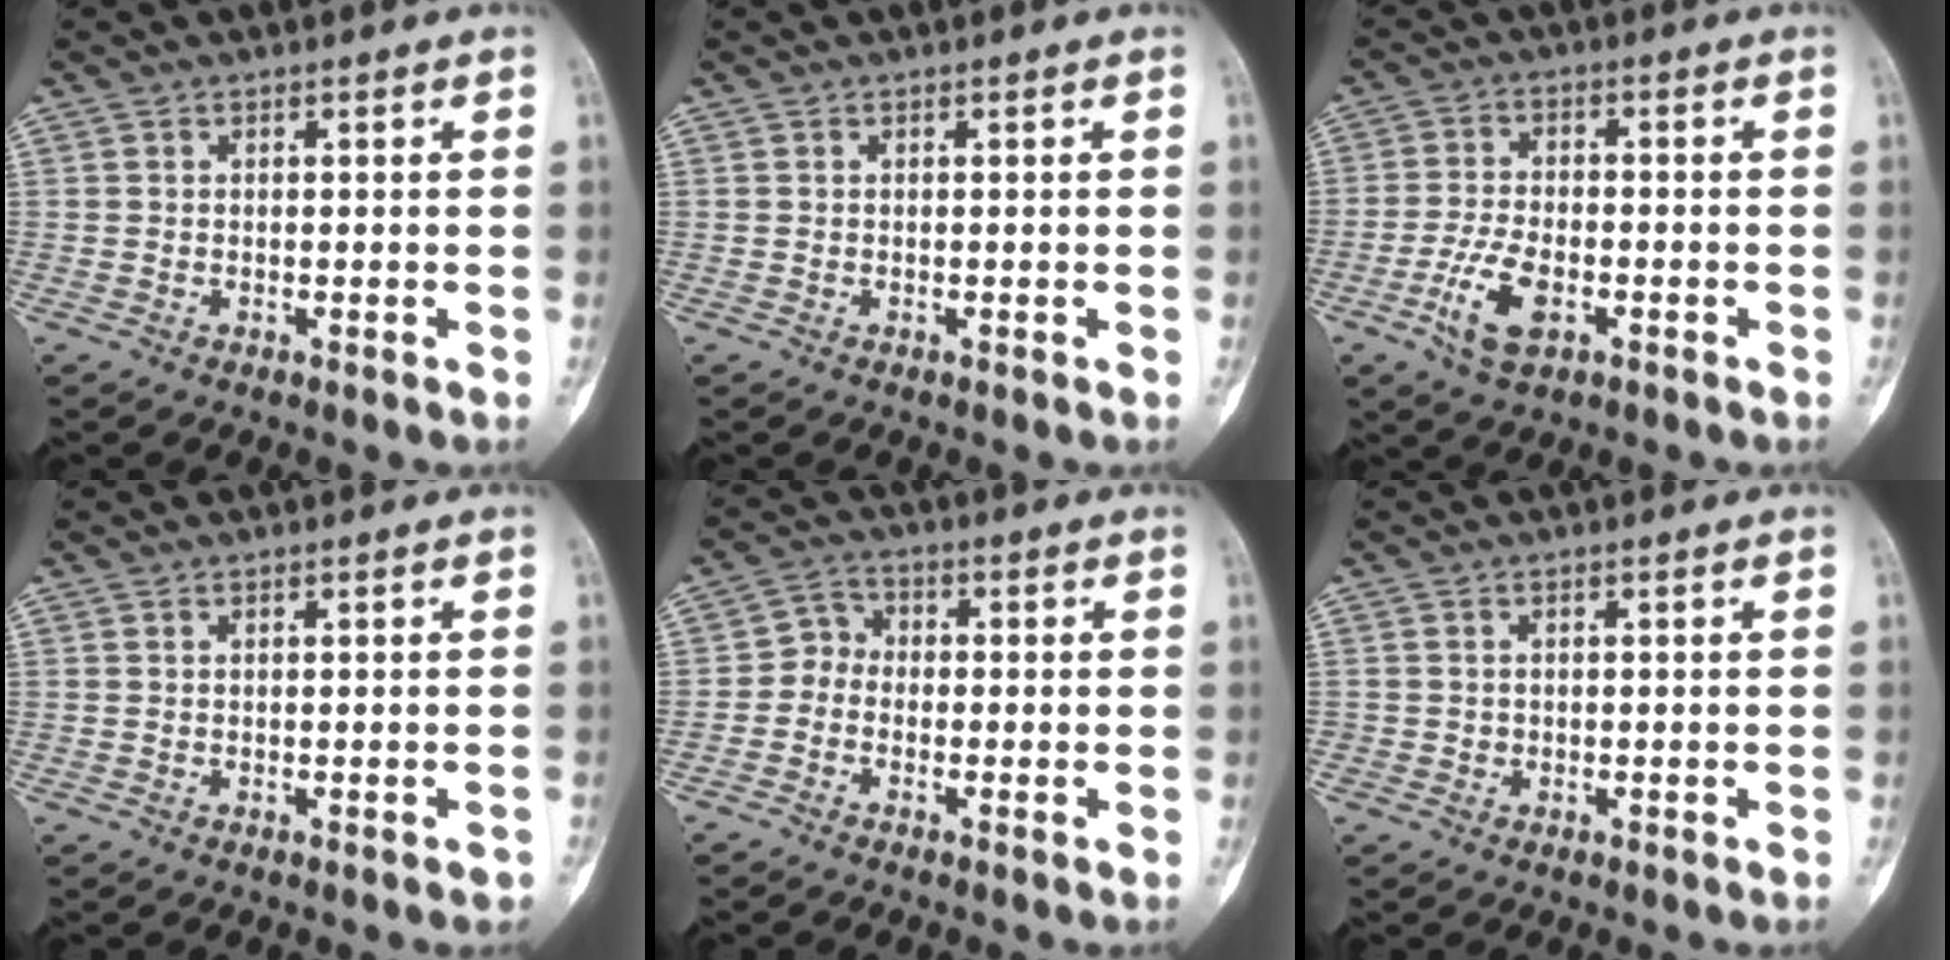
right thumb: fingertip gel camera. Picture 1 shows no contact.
{"total": 0.0}
{"total": 8.0, "force": [-3.3, 4.0, 6.0], "torque": [-0.122, 0.011, -0.061]}
{"total": 0.7, "force": [-0.2, 0.3, 0.6], "torque": [-0.009, 0.000, 0.000]}
{"total": 3.6, "force": [-1.3, 3.1, 1.5], "torque": [-0.002, 0.014, -0.043]}
{"total": 0.7, "force": [-0.2, 0.7, 0.0], "torque": [0.005, 0.005, -0.004]}